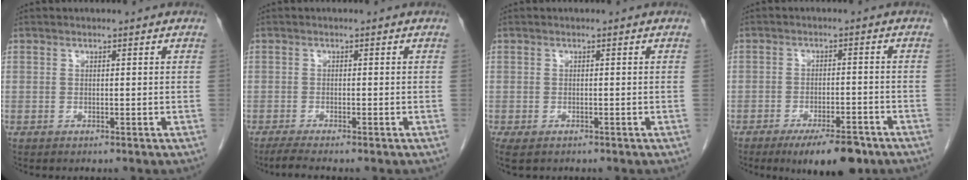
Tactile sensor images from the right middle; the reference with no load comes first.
{"total": 3.0, "force": [-2.5, -0.2, 1.7], "torque": [-0.034, -0.008, -0.042]}
{"total": 3.3, "force": [-2.4, 1.6, 1.7], "torque": [-0.031, -0.008, -0.036]}
{"total": 8.4, "force": [-6.0, 2.6, 5.4], "torque": [-0.071, -0.006, -0.088]}